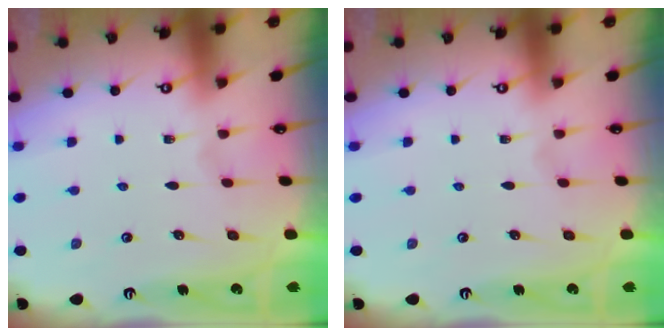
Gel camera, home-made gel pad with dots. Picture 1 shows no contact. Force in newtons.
{"total": 0.0}